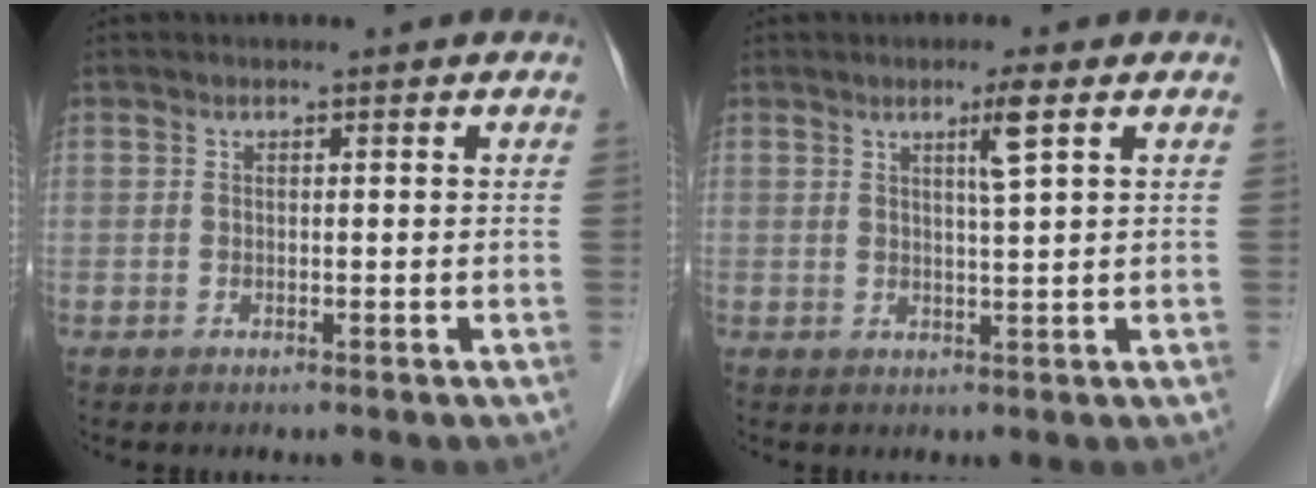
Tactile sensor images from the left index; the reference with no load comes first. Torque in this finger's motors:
{"motor_torque": [0.13, -0.09, 0.22, 0.05]}